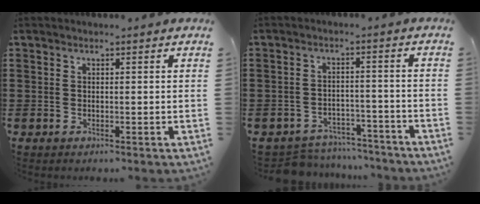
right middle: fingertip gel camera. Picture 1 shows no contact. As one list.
[{"total": 5.0, "force": [-4.9, 0.9, 0.0], "torque": [-0.002, 0.013, -0.102]}]